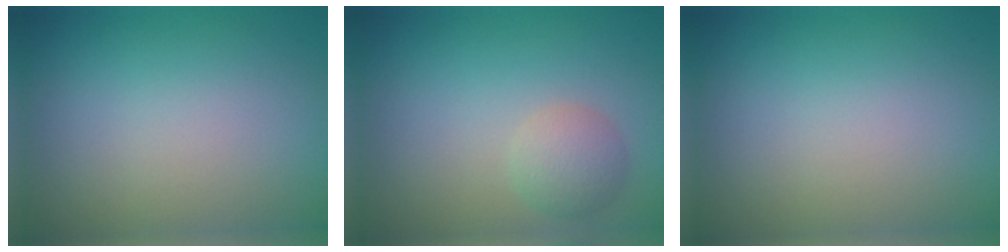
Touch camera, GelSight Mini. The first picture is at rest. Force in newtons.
{"total": 2.3, "press": 2.3, "slide": 0.2}
{"total": 0.0}